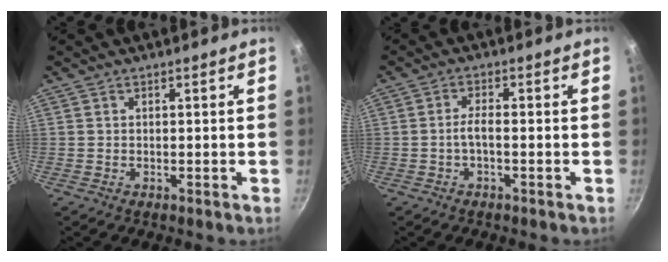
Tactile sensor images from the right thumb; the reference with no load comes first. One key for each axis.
{"total": 2.5, "fx": -0.9, "fy": 0.6, "fz": 2.3, "tx": -0.051, "ty": 0.013, "tz": -0.022}